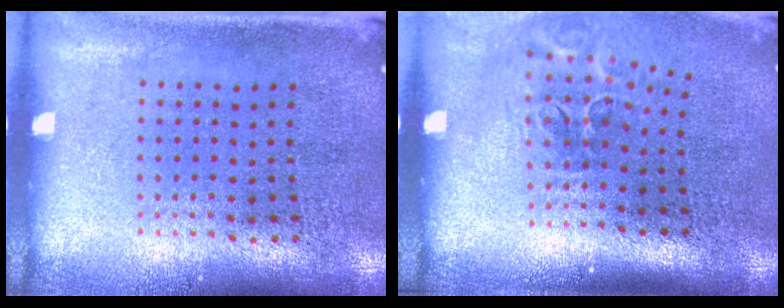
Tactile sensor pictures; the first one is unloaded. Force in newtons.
{"total": 2.0, "press": 1.2, "slide": 1.6}